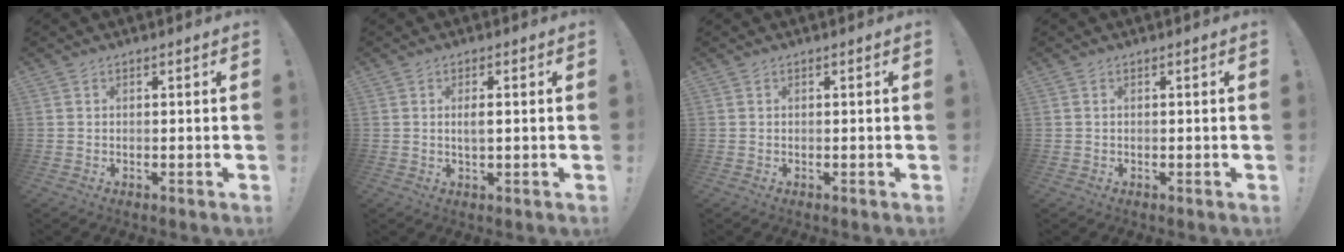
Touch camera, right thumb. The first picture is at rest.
{"total": 2.4, "force": [0.1, 0.5, 2.4], "torque": [-0.035, -0.005, -0.003]}
{"total": 0.0}
{"total": 0.0}